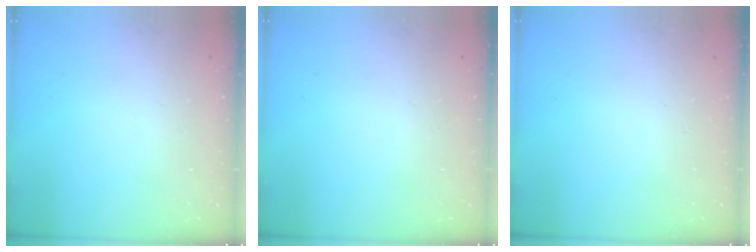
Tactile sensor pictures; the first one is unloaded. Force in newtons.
{"total": 0.0}
{"total": 0.0}